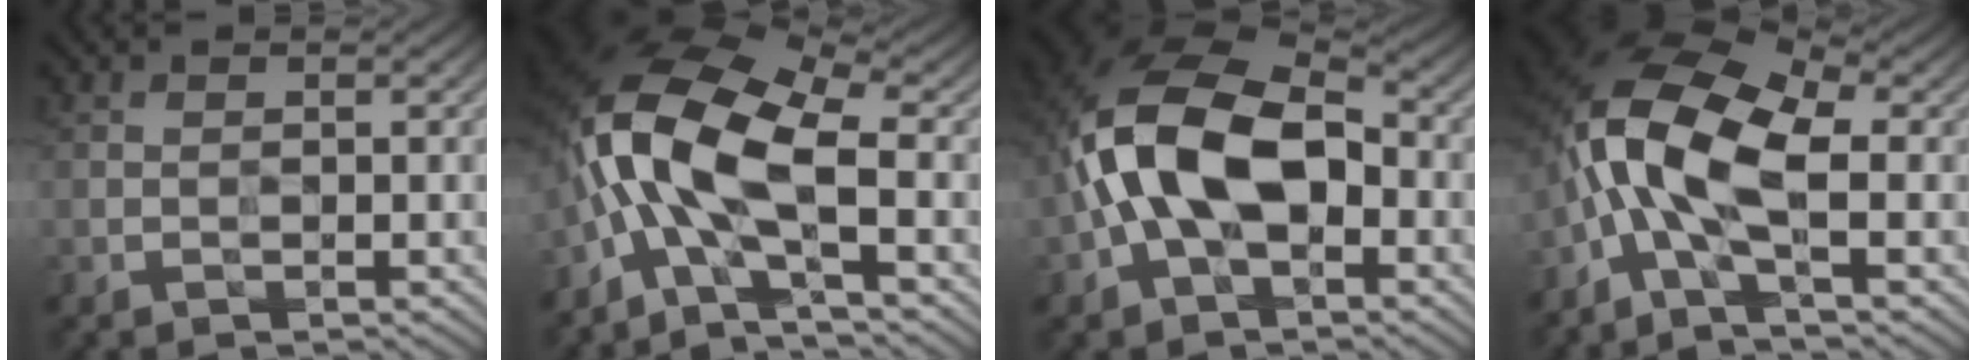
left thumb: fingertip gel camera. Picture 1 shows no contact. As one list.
[{"total": 12.7, "force": [-2.2, 4.6, 11.6], "torque": [-0.255, 0.011, -0.060]}, {"total": 13.1, "force": [-1.2, 7.7, 10.5], "torque": [-0.233, 0.020, -0.037]}, {"total": 11.0, "force": [-2.1, 3.9, 10.1], "torque": [-0.230, 0.003, -0.058]}]